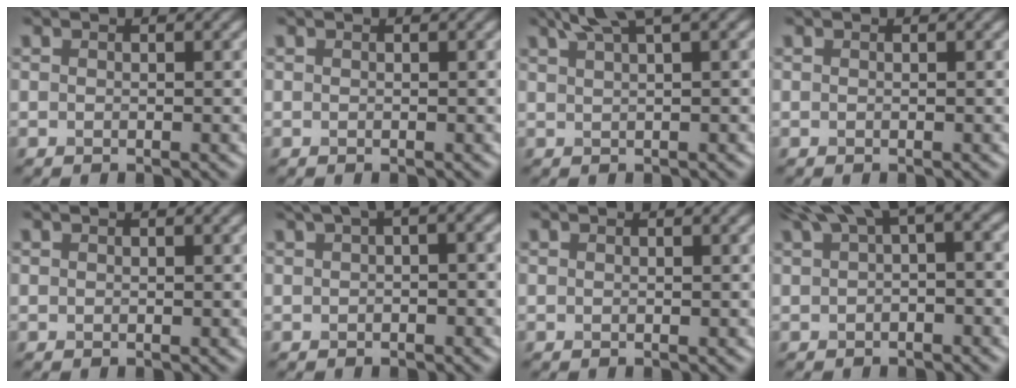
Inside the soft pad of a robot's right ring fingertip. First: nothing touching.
{"total": 0.0}
{"total": 3.9, "force": [2.9, 0.5, 2.7], "torque": [-0.032, 0.014, 0.047]}
{"total": 0.0}
{"total": 0.0}
{"total": 3.0, "force": [1.1, 0.9, 2.6], "torque": [-0.035, 0.008, 0.010]}
{"total": 0.0}
{"total": 4.5, "force": [1.9, 1.4, 3.8], "torque": [-0.046, 0.016, 0.023]}